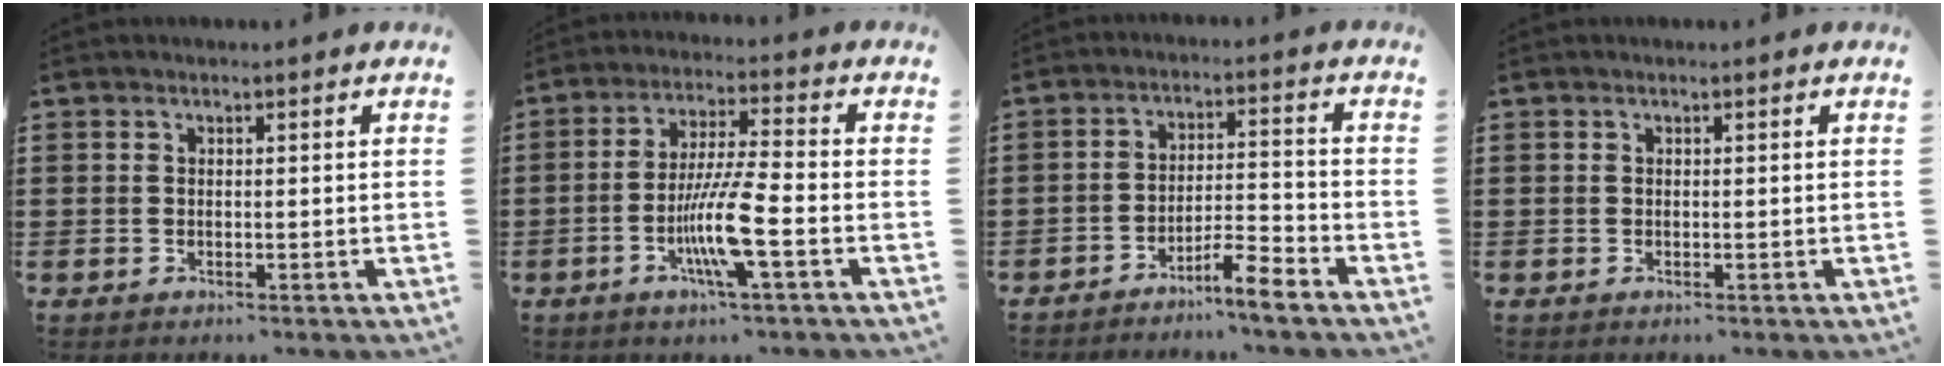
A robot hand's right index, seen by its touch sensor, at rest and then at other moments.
{"total": 9.3, "force": [-3.3, 0.9, 8.7], "torque": [-0.175, -0.012, -0.066]}
{"total": 5.5, "force": [-4.8, 0.2, 2.7], "torque": [-0.054, -0.002, -0.092]}
{"total": 0.0}